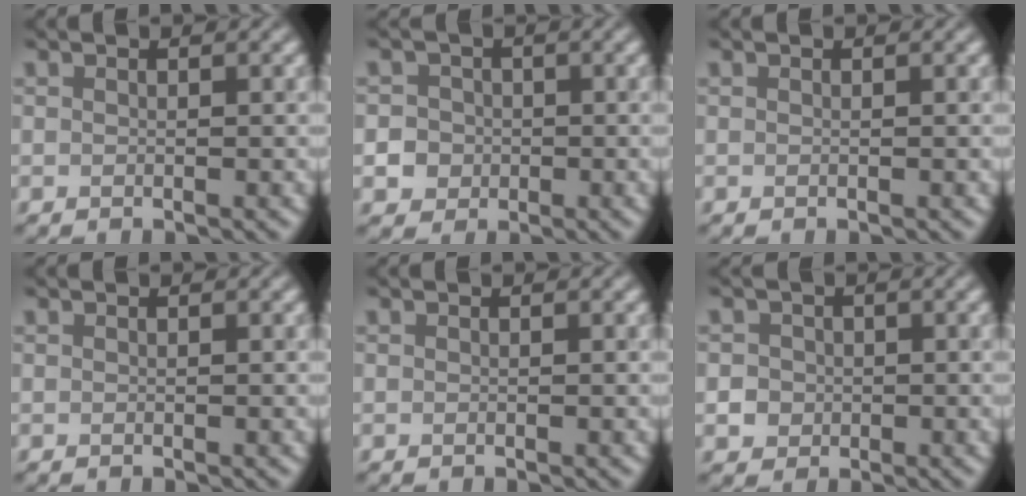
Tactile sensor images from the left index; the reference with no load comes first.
{"total": 5.0, "force": [-0.9, 4.7, 1.3], "torque": [-0.003, 0.015, -0.032]}
{"total": 0.0}
{"total": 0.0}
{"total": 0.0}
{"total": 3.4, "force": [-0.1, 3.3, 1.1], "torque": [0.001, 0.016, -0.017]}